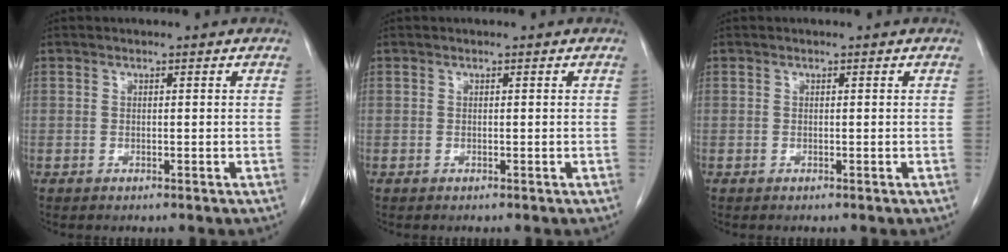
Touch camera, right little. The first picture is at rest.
{"total": 0.0}
{"total": 0.0}